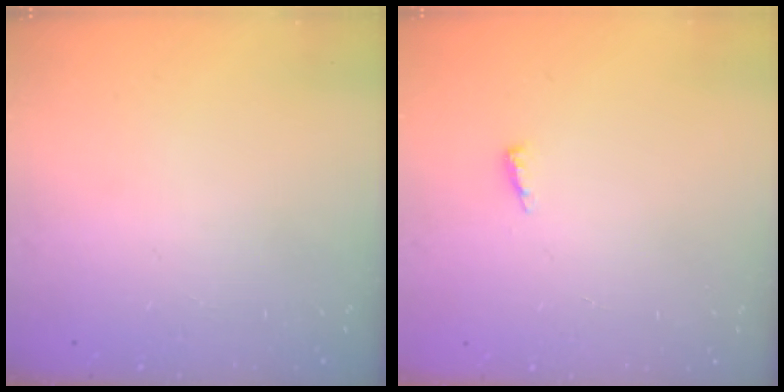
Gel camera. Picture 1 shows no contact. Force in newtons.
{"total": 5.0, "press": 4.9, "slide": 0.9}